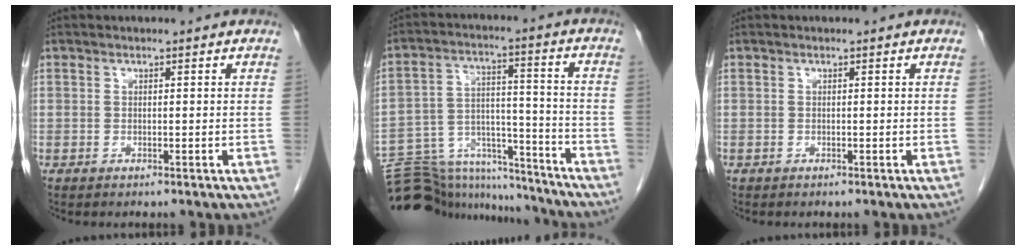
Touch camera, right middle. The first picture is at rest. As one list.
[{"total": 19.6, "force": [-18.6, 4.7, 4.0], "torque": [-0.100, 0.030, -0.284]}, {"total": 0.0}]